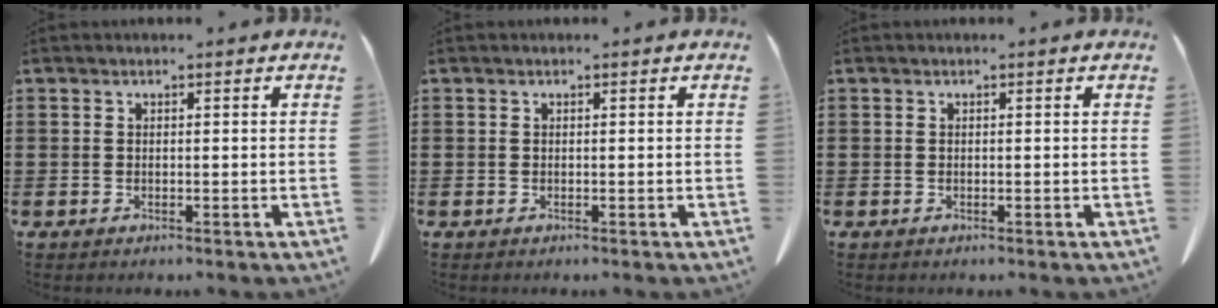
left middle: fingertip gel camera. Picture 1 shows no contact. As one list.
[{"total": 0.0}, {"total": 0.0}]